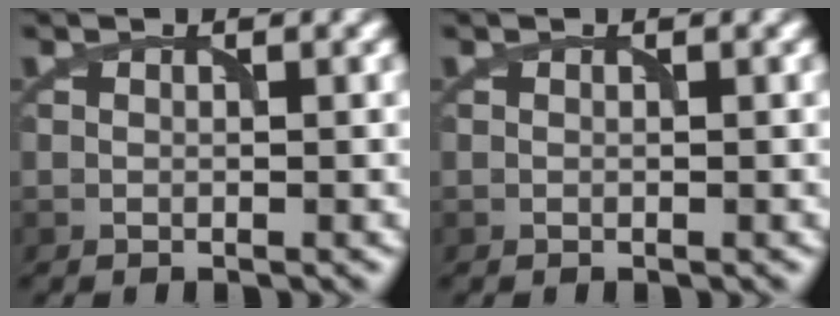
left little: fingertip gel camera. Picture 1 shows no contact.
{"total": 0.0}